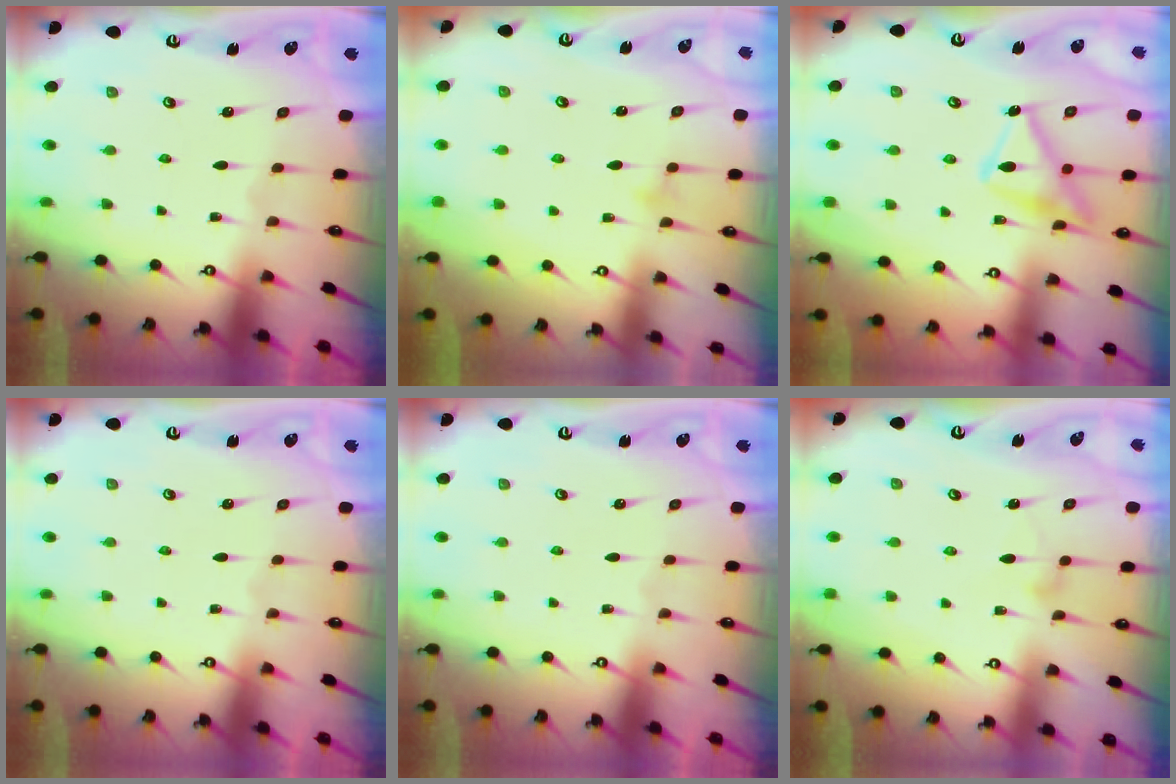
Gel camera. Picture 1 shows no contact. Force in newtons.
{"total": 4.9, "press": 4.9, "slide": 0.6}
{"total": 17.4, "press": 17.4, "slide": 0.9}
{"total": 0.0}
{"total": 0.0}
{"total": 7.8, "press": 7.8, "slide": 0.5}